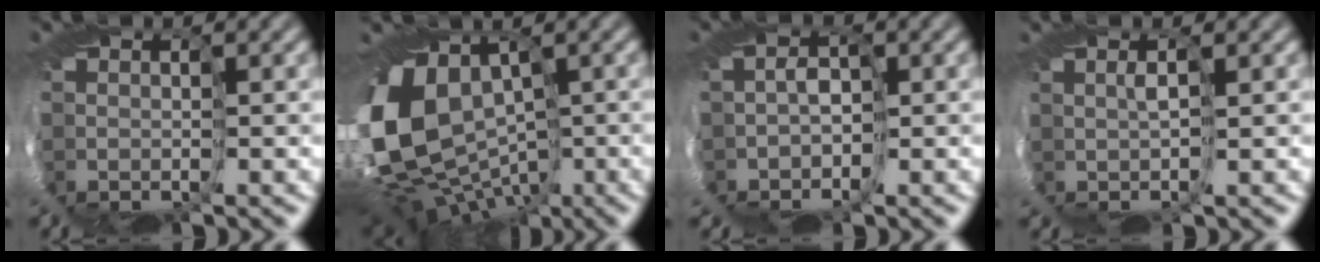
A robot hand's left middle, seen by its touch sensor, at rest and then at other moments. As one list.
[{"total": 10.9, "force": [-1.8, 7.8, 7.3], "torque": [-0.176, -0.031, -0.022]}, {"total": 1.1, "force": [-0.3, 0.8, 0.7], "torque": [0.007, 0.005, -0.025]}, {"total": 2.7, "force": [0.6, -2.5, -1.0], "torque": [0.024, 0.016, -0.004]}]